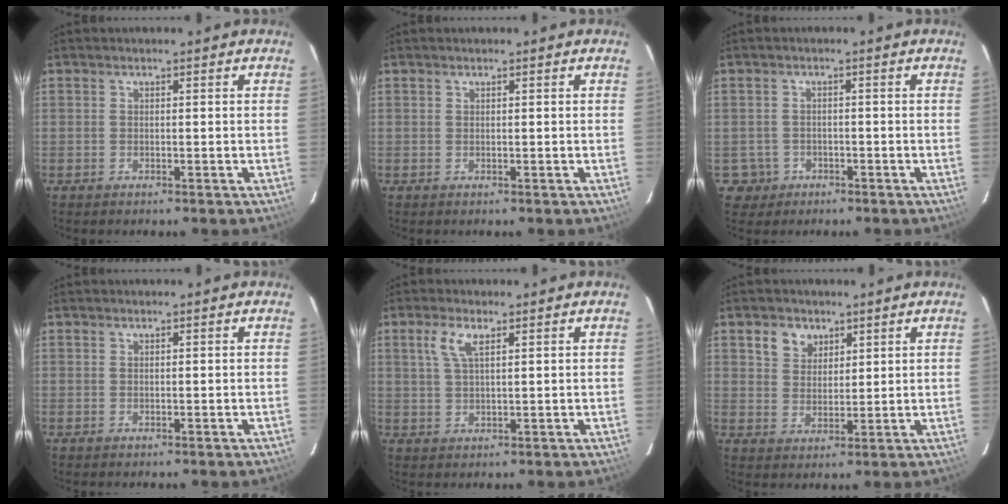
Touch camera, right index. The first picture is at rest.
{"total": 0.0}
{"total": 3.9, "force": [-1.4, 3.6, 0.1], "torque": [-0.012, 0.014, -0.019]}
{"total": 0.0}
{"total": 4.2, "force": [2.0, 1.4, 3.4], "torque": [-0.070, 0.006, 0.042]}
{"total": 5.1, "force": [2.8, 3.9, 1.7], "torque": [-0.026, 0.015, 0.056]}